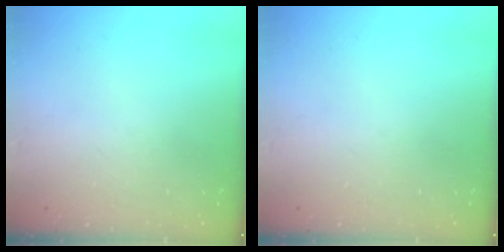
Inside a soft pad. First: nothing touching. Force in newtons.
{"total": 0.0}